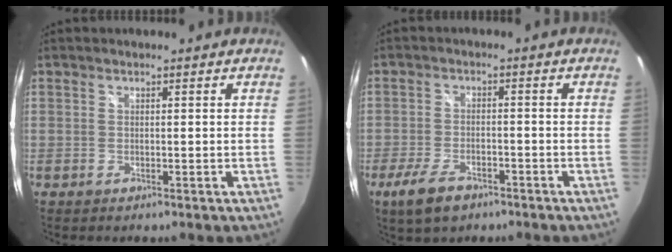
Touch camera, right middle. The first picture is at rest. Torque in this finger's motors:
{"motor_torque": [0.71, -0.76, 0.32, 0.08]}